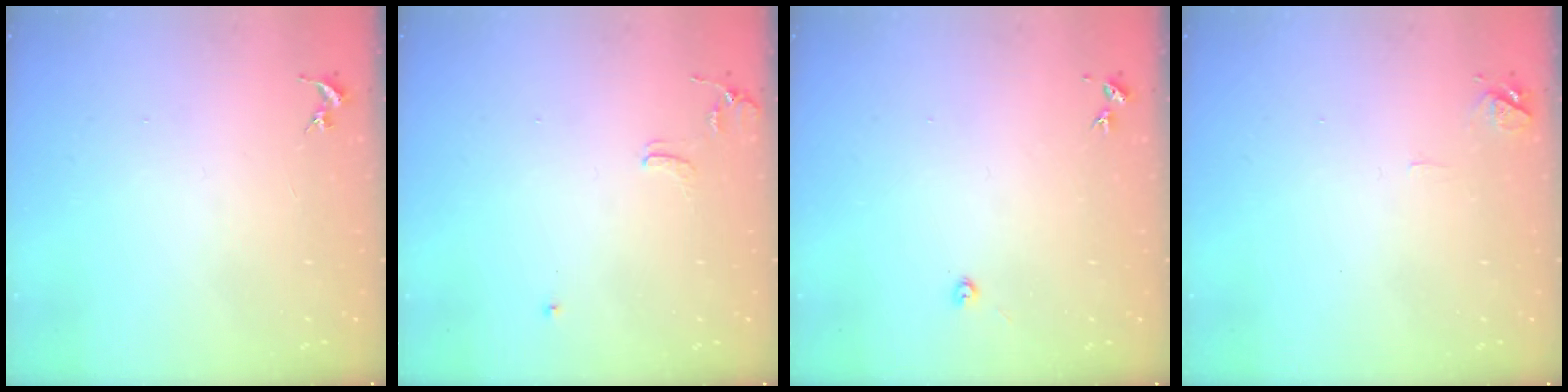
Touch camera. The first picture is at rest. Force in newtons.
{"total": 6.4, "press": 6.3, "slide": 0.8}
{"total": 2.2, "press": 2.2, "slide": 0.3}
{"total": 6.3, "press": 6.3, "slide": 0.7}